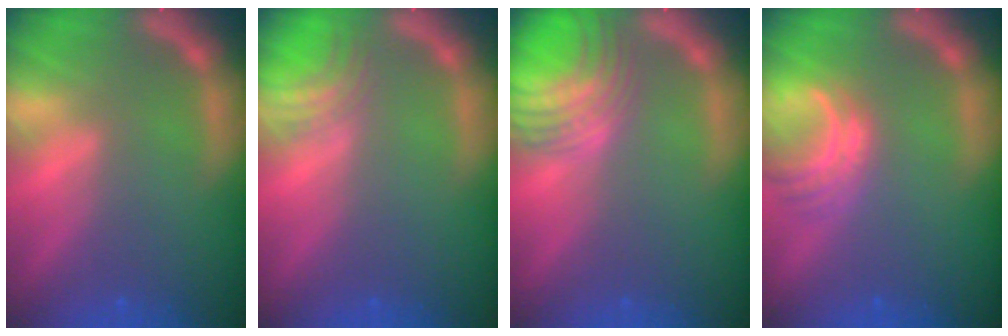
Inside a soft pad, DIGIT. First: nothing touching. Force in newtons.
{"total": 3.0}
{"total": 8.1}
{"total": 4.0}